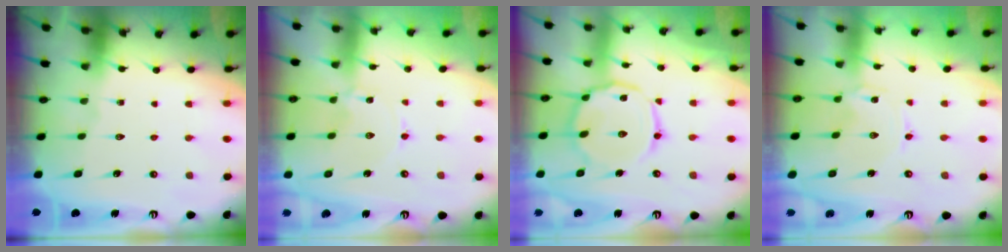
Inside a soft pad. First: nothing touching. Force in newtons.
{"total": 0.0}
{"total": 12.5, "press": 12.5, "slide": 1.0}
{"total": 0.0}